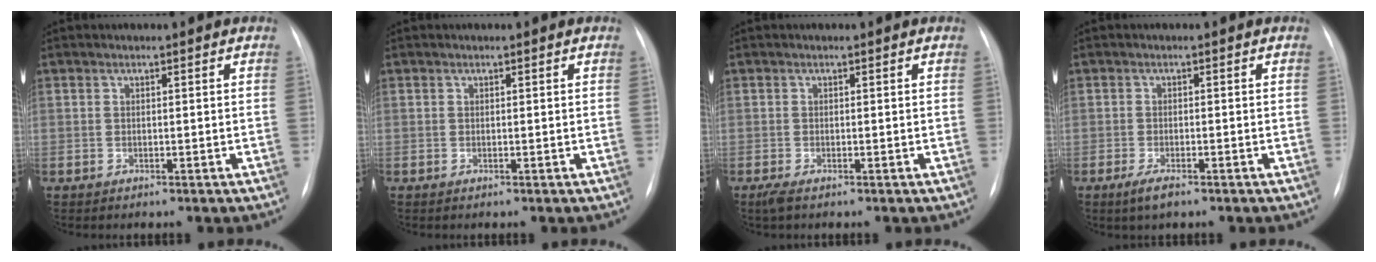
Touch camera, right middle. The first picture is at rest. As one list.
[{"total": 0.0}, {"total": 1.4, "force": [-0.9, 0.3, 1.0], "torque": [-0.026, -0.006, -0.018]}, {"total": 2.6, "force": [-1.7, 0.6, 1.8], "torque": [-0.045, -0.005, -0.030]}]